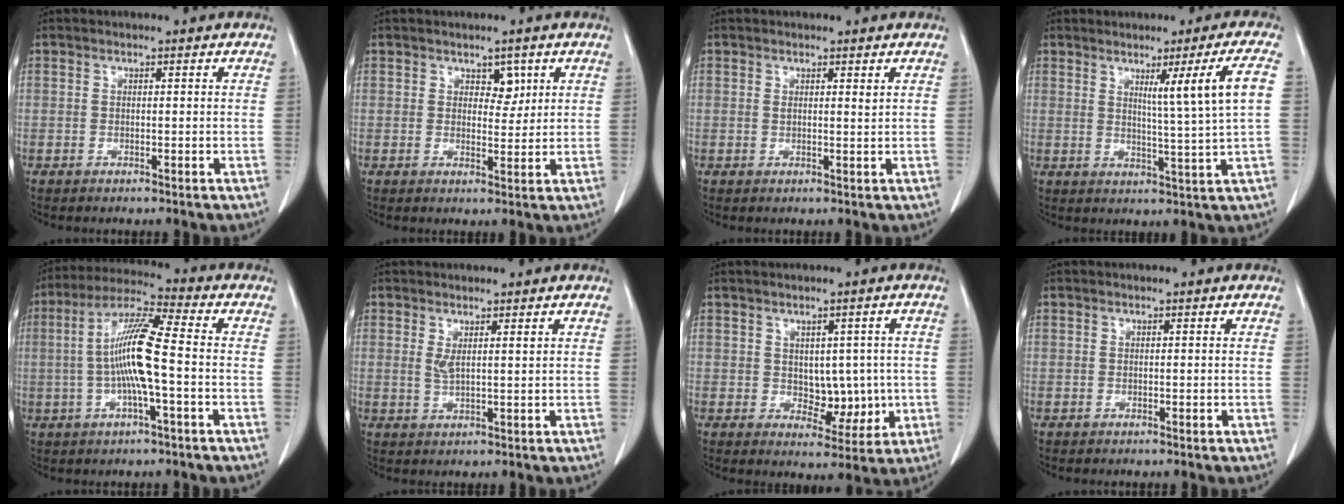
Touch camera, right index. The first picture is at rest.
{"total": 2.8, "force": [1.4, 1.7, 1.7], "torque": [-0.015, 0.000, 0.022]}
{"total": 1.0, "force": [0.6, 0.1, 0.8], "torque": [-0.017, -0.005, 0.010]}
{"total": 8.1, "force": [2.2, -2.3, 7.4], "torque": [-0.113, -0.015, 0.044]}
{"total": 11.0, "force": [-1.0, 0.7, 10.9], "torque": [-0.214, 0.012, -0.026]}
{"total": 2.2, "force": [1.1, 0.2, 1.9], "torque": [-0.042, -0.003, 0.025]}
{"total": 5.8, "force": [-0.1, 3.7, 4.5], "torque": [-0.049, 0.003, 0.013]}
{"total": 0.0}